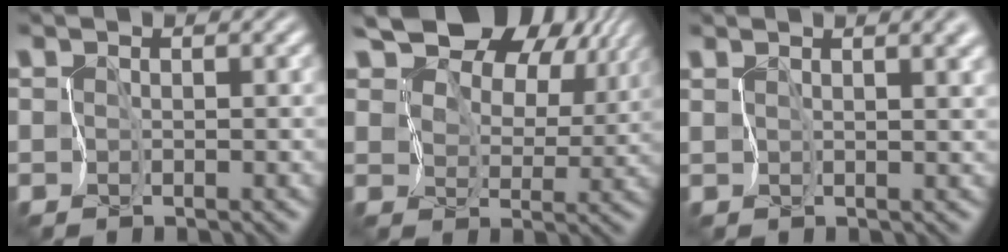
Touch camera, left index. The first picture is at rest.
{"total": 11.8, "force": [7.2, 7.1, 6.2], "torque": [-0.118, 0.031, 0.113]}
{"total": 6.2, "force": [3.4, 2.6, 4.5], "torque": [-0.071, 0.025, 0.049]}